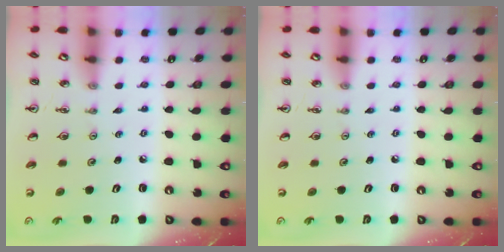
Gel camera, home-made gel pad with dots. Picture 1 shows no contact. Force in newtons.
{"total": 0.0}